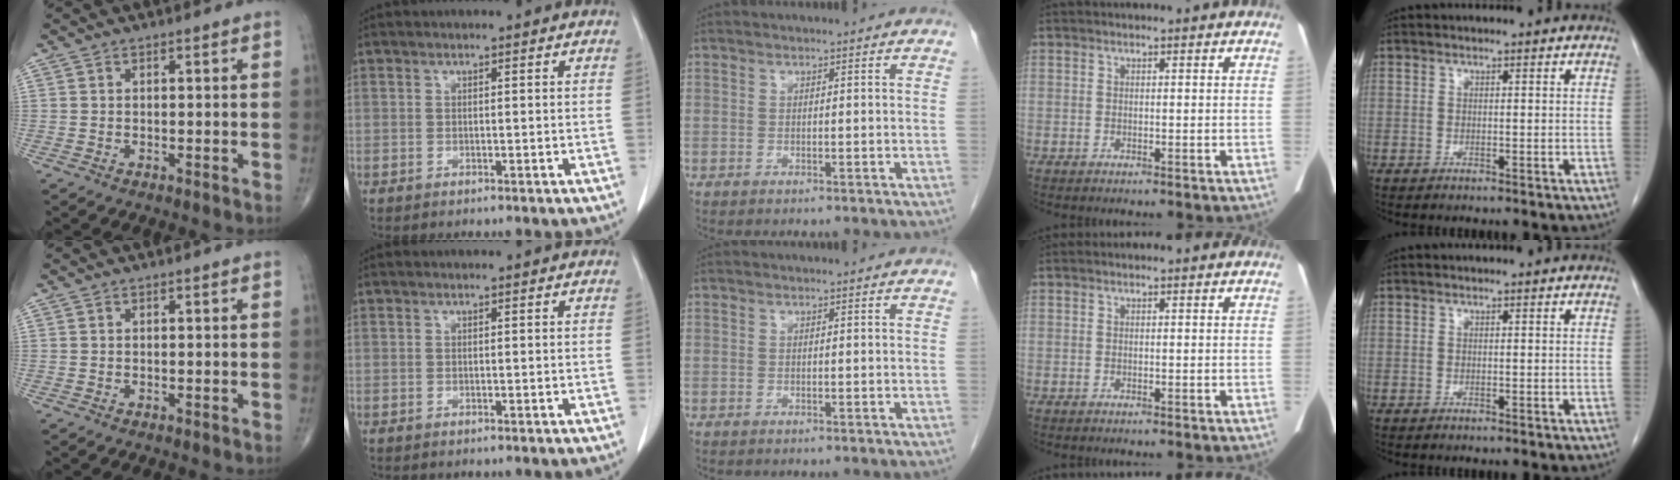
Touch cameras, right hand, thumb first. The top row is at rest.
{}